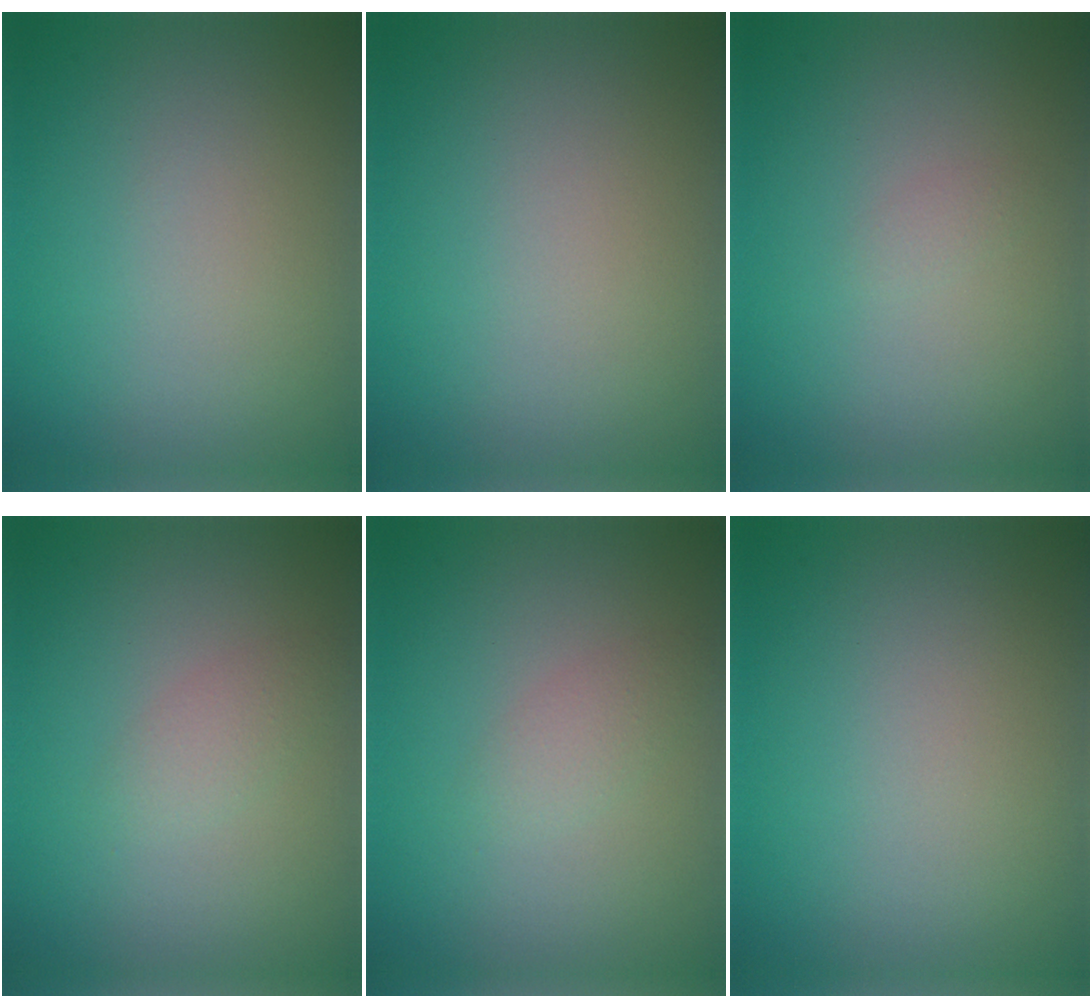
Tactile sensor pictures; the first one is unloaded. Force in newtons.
{"total": 0.0}
{"total": 0.6, "press": 0.6, "slide": 0.1}
{"total": 1.5, "press": 1.5, "slide": 0.1}
{"total": 1.5, "press": 1.5, "slide": 0.1}
{"total": 0.0}